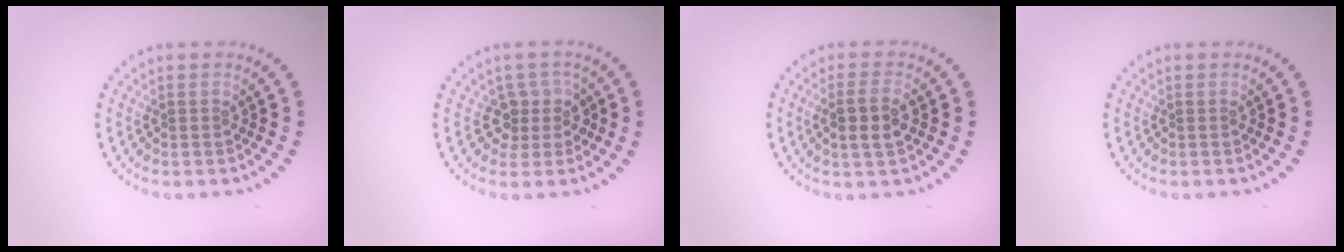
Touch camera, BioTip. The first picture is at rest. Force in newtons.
{"total": 2.5, "press": 1.9, "slide": 1.5}
{"total": 2.7, "press": 2.5, "slide": 0.8}
{"total": 0.0}